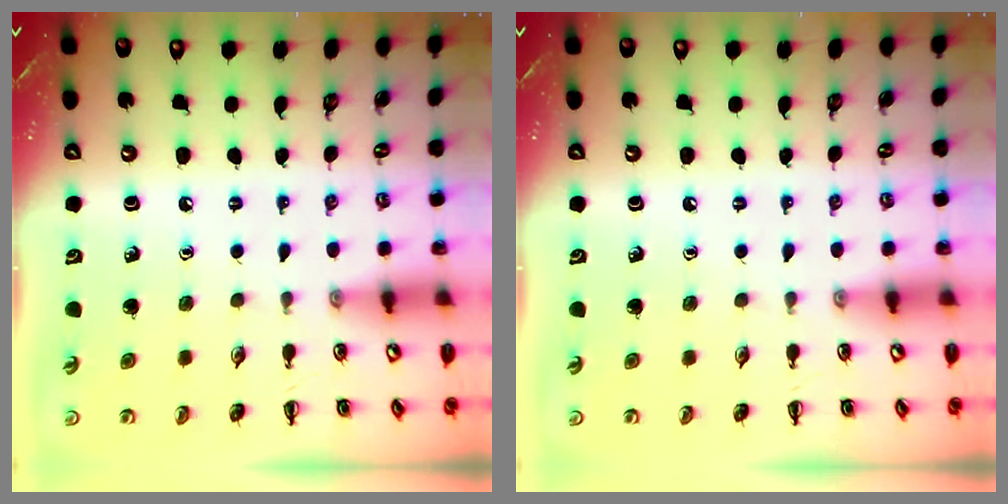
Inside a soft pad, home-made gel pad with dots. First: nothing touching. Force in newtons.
{"total": 0.0}